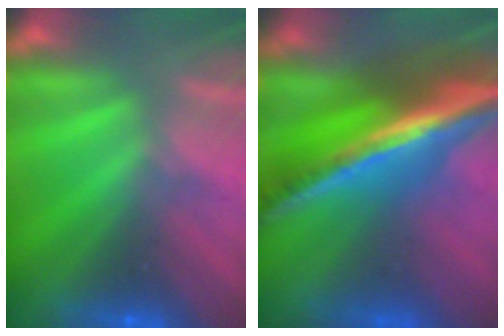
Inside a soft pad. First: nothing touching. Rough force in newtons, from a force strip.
{"total": 6.3}